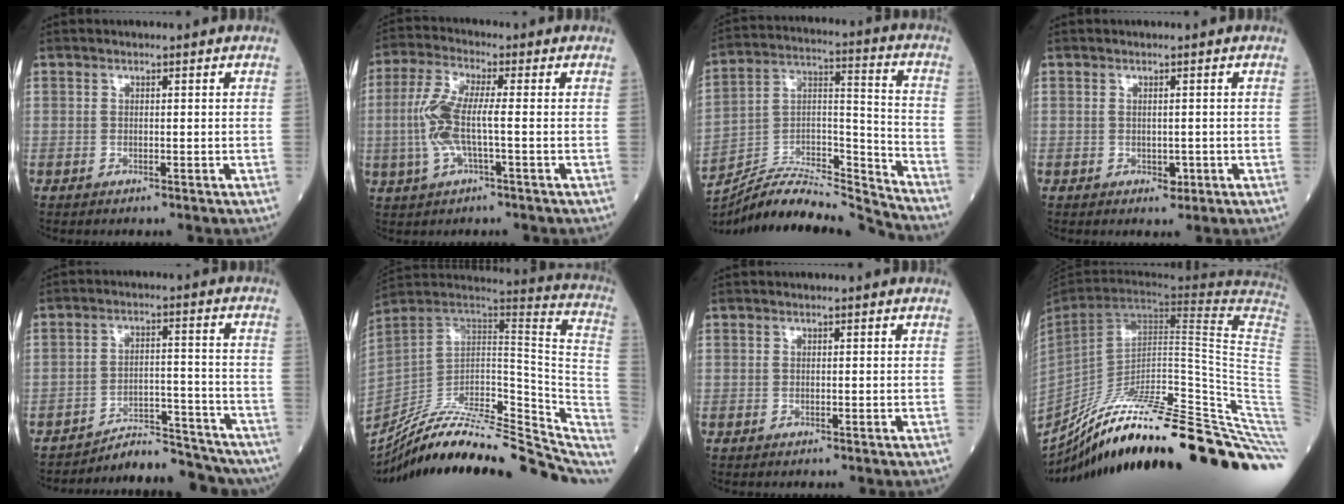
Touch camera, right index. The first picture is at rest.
{"total": 7.9, "force": [-0.8, 1.4, 7.7], "torque": [-0.176, 0.009, -0.022]}
{"total": 18.6, "force": [-18.2, 0.3, 3.6], "torque": [-0.058, 0.050, -0.306]}
{"total": 2.1, "force": [-0.4, 1.2, 1.7], "torque": [-0.026, -0.002, 0.000]}
{"total": 11.1, "force": [-10.9, 2.0, 0.7], "torque": [0.005, 0.042, -0.158]}
{"total": 27.8, "force": [-24.7, 5.3, 11.7], "torque": [-0.121, 0.006, -0.360]}
{"total": 0.0}
{"total": 37.8, "force": [-28.0, -0.1, 25.4], "torque": [-0.227, -0.041, -0.396]}